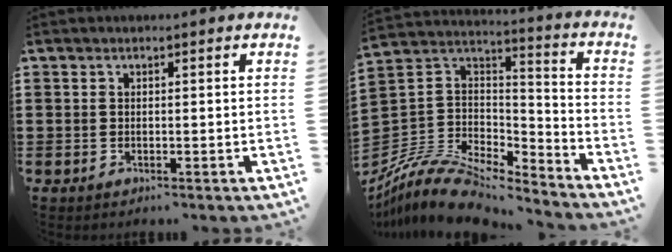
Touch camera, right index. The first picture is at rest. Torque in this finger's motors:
{"motor_torque": [-1.18, 0.96, 0.18, 0.05]}